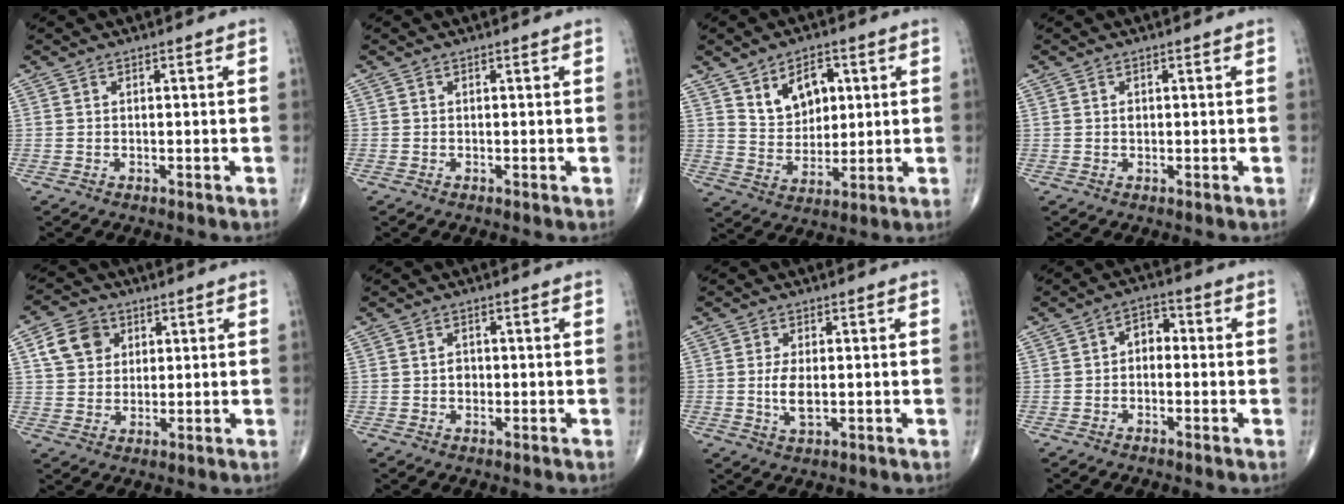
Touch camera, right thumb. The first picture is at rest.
{"total": 0.0}
{"total": 9.6, "force": [3.7, 6.5, 6.0], "torque": [-0.066, -0.022, 0.071]}
{"total": 0.8, "force": [0.2, 0.6, 0.5], "torque": [-0.007, 0.001, 0.004]}
{"total": 7.9, "force": [2.8, 6.5, 3.6], "torque": [-0.040, -0.002, 0.050]}
{"total": 1.8, "force": [-0.1, 1.5, 1.1], "torque": [-0.010, 0.003, -0.001]}
{"total": 4.1, "force": [-0.2, 1.9, 3.6], "torque": [-0.074, -0.007, -0.001]}
{"total": 4.3, "force": [-0.2, 3.0, 3.0], "torque": [-0.028, 0.020, -0.017]}